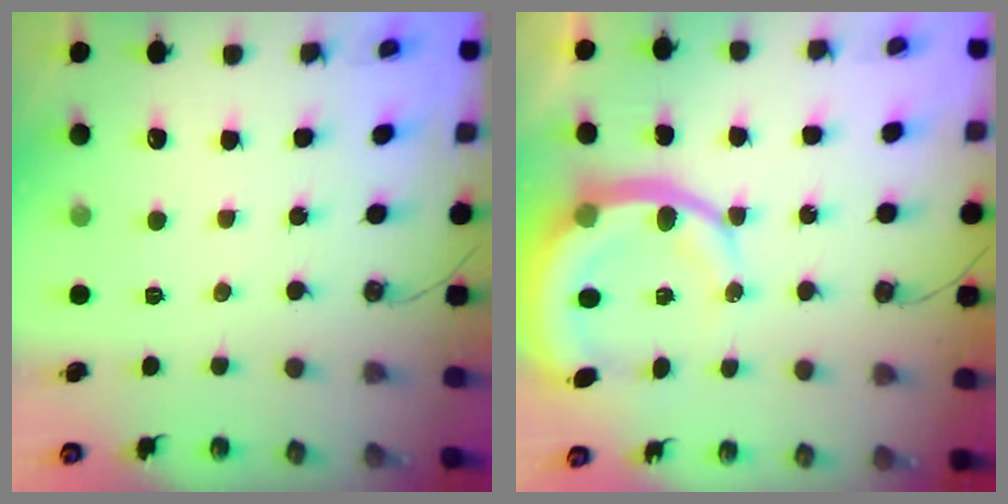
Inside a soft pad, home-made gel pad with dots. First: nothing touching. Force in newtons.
{"total": 12.6, "press": 12.3, "slide": 2.5}